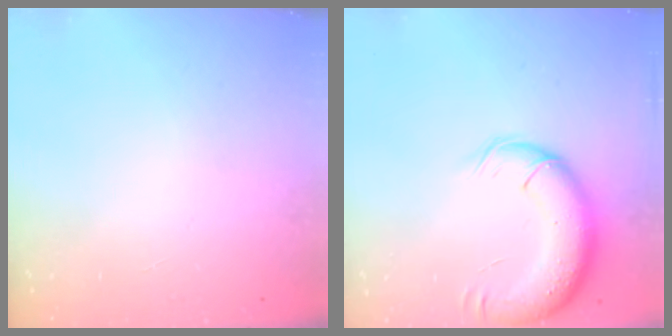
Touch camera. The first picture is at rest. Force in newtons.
{"total": 14.8, "press": 14.4, "slide": 3.5}